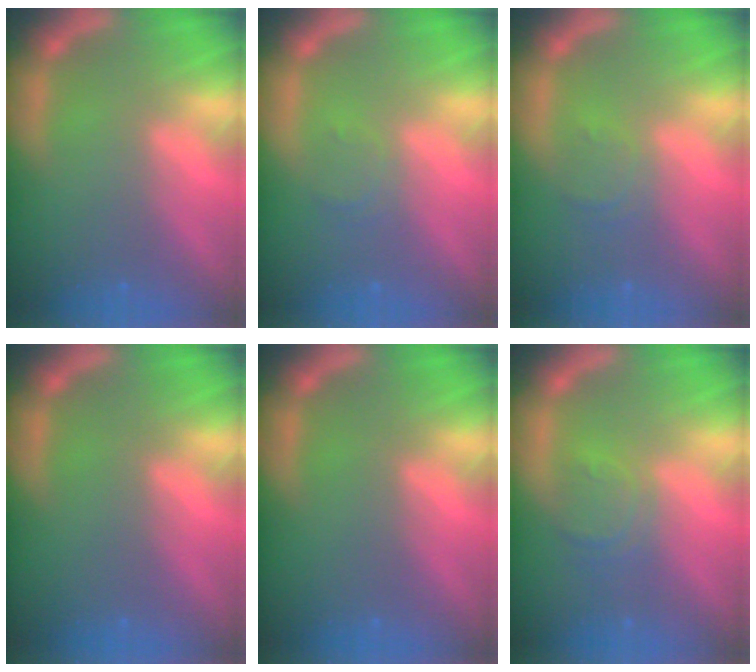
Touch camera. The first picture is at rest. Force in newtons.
{"total": 1.5}
{"total": 1.9}
{"total": 0.0}
{"total": 0.0}
{"total": 3.0}